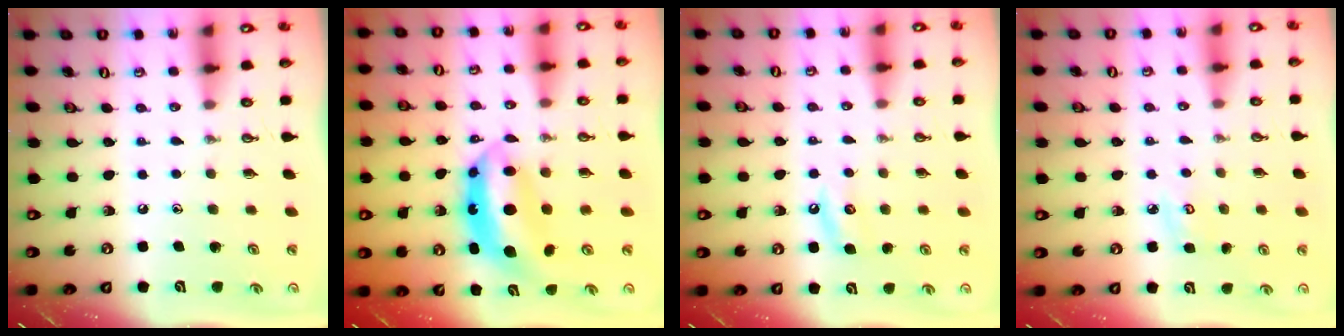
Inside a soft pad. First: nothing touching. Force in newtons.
{"total": 9.1, "press": 9.0, "slide": 1.3}
{"total": 4.3, "press": 4.3, "slide": 0.3}
{"total": 4.5, "press": 4.5, "slide": 0.4}